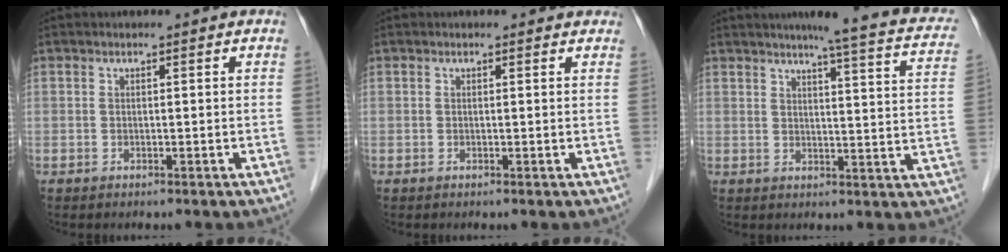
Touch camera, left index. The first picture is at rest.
{"total": 0.9, "force": [0.7, 0.4, 0.1], "torque": [-0.006, -0.002, -0.001]}
{"total": 15.2, "force": [12.4, 1.4, 8.7], "torque": [-0.107, -0.015, 0.125]}